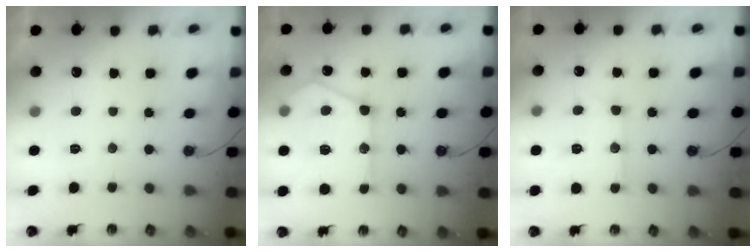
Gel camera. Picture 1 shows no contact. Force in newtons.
{"total": 20.8, "press": 20.7, "slide": 2.1}
{"total": 9.6, "press": 9.6, "slide": 0.9}